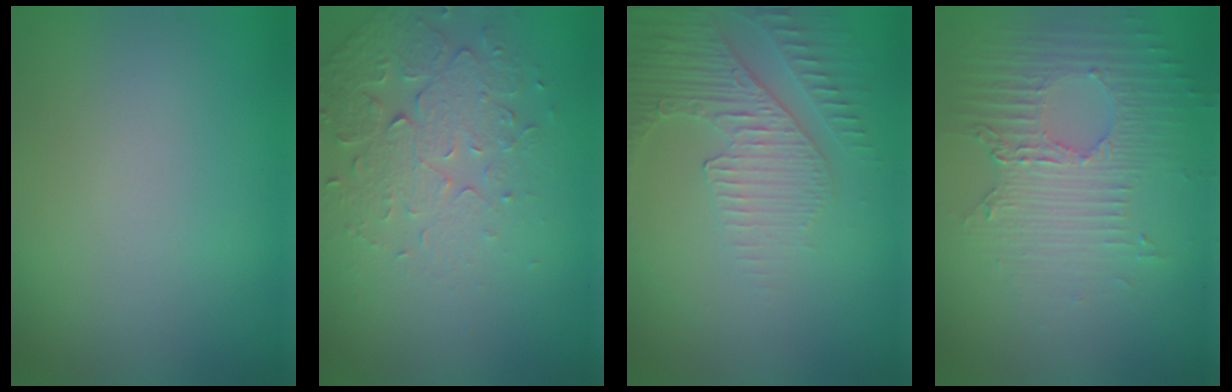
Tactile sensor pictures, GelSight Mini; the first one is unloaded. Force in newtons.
{"total": 5.0, "press": 3.3, "slide": 3.7}
{"total": 4.0, "press": 3.5, "slide": 1.8}
{"total": 4.5, "press": 3.1, "slide": 3.2}